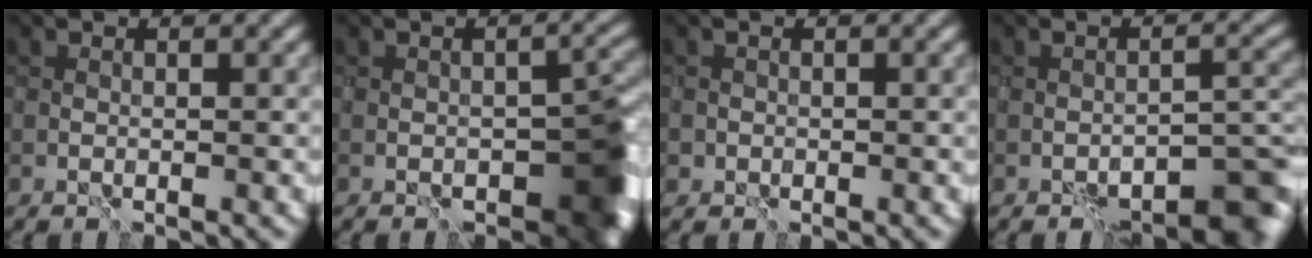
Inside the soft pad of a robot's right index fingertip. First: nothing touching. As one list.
[{"total": 8.2, "force": [-3.9, 4.1, 5.9], "torque": [-0.062, -0.011, -0.045]}, {"total": 0.9, "force": [-0.3, 0.7, -0.4], "torque": [0.012, 0.001, -0.006]}, {"total": 6.5, "force": [-5.0, 2.1, 3.7], "torque": [-0.033, 0.008, -0.068]}]